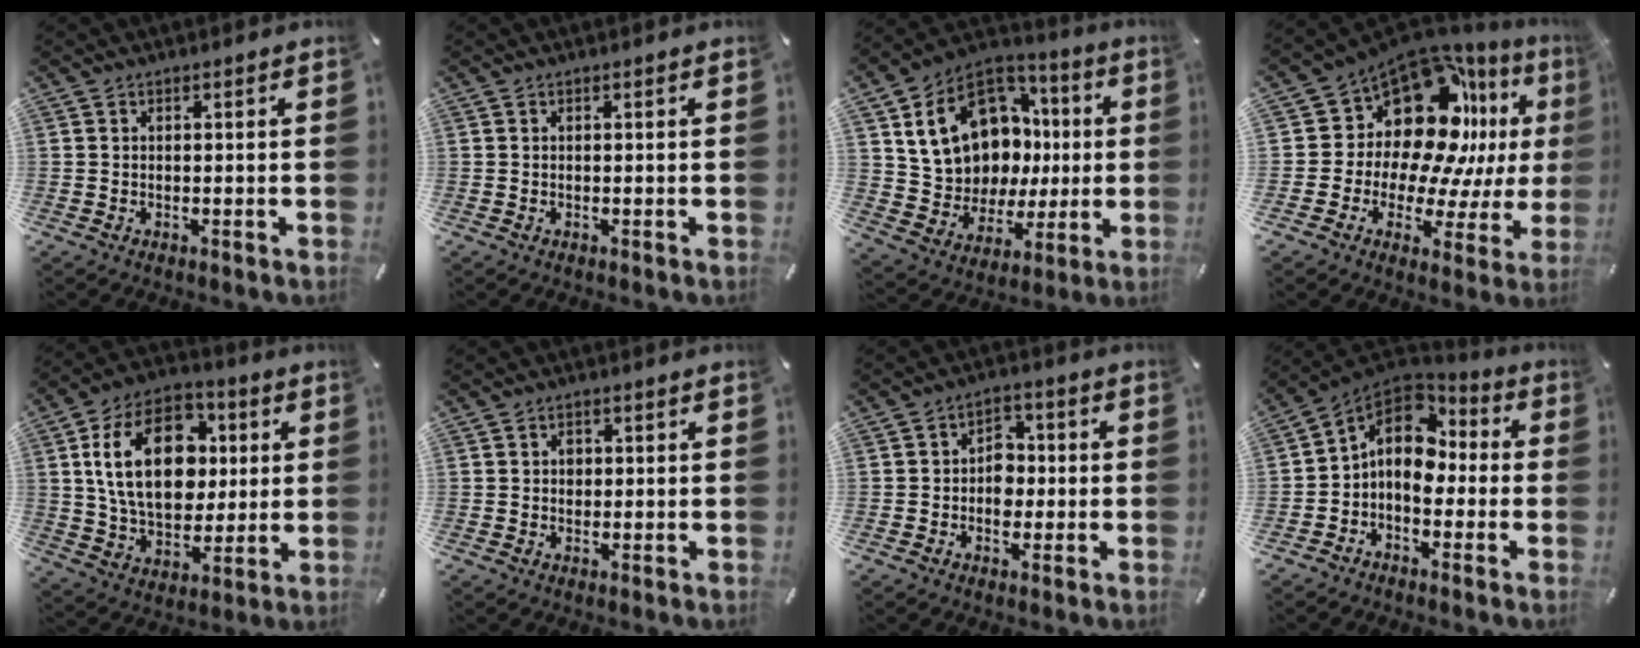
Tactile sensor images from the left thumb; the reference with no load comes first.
{"total": 0.0}
{"total": 18.4, "force": [4.9, 15.0, 9.5], "torque": [-0.170, -0.025, 0.113]}
{"total": 18.3, "force": [8.7, 12.2, 10.4], "torque": [-0.164, -0.092, 0.152]}
{"total": 20.8, "force": [3.7, 14.5, 14.4], "torque": [-0.264, 0.009, 0.063]}
{"total": 1.9, "force": [0.1, 1.7, 0.8], "torque": [-0.002, 0.001, -0.004]}
{"total": 5.9, "force": [-1.2, 4.9, 3.1], "torque": [-0.033, 0.007, -0.025]}
{"total": 10.2, "force": [-0.3, 8.0, 6.2], "torque": [-0.127, 0.006, -0.006]}